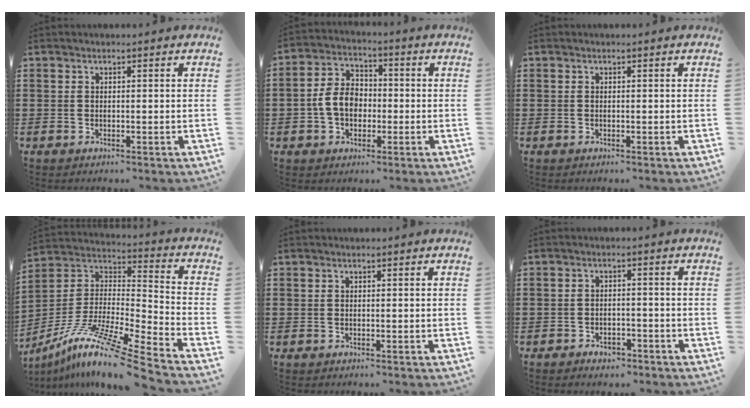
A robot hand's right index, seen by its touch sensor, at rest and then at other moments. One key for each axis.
{"total": 6.8, "fx": -1.1, "fy": 4.9, "fz": 4.5, "tx": -0.110, "ty": 0.007, "tz": -0.025}
{"total": 0.0}
{"total": 12.0, "fx": -9.5, "fy": -0.3, "fz": 7.4, "tx": -0.145, "ty": -0.001, "tz": -0.189}
{"total": 0.0}
{"total": 2.2, "fx": -2.0, "fy": 0.9, "fz": 0.5, "tx": -0.014, "ty": 0.000, "tz": -0.040}